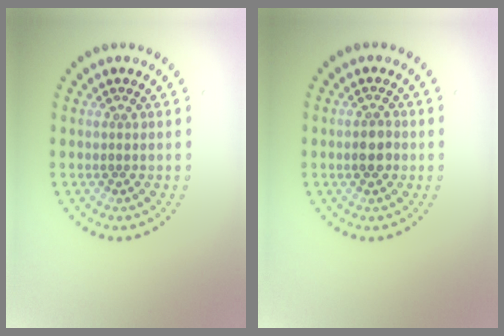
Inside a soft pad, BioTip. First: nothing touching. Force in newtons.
{"total": 1.9, "press": 1.9, "slide": 0.3}